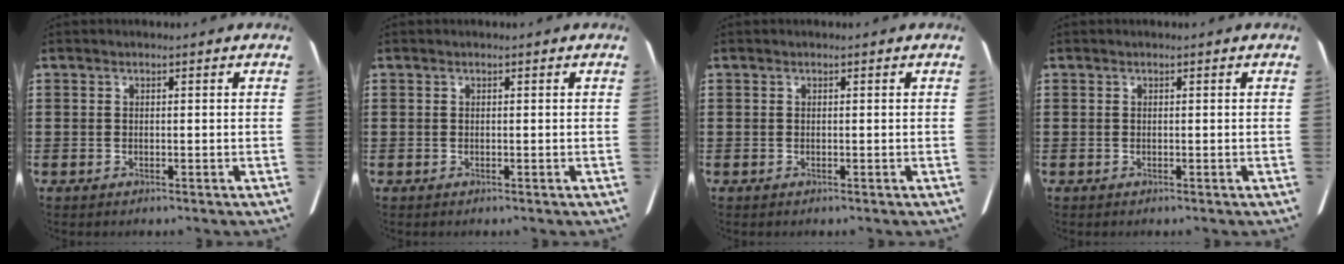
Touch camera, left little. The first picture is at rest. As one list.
[{"total": 0.0}, {"total": 0.0}, {"total": 0.0}]